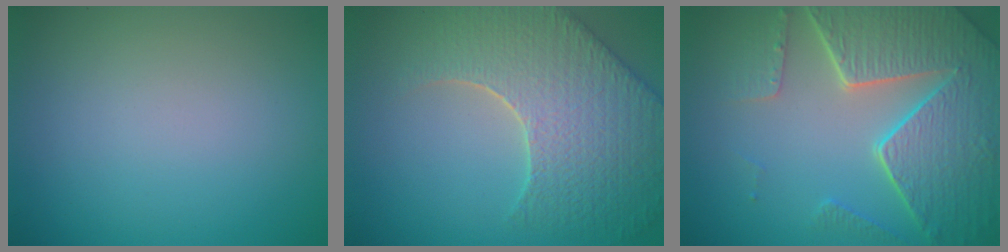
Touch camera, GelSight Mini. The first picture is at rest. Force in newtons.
{"total": 8.6, "press": 6.4, "slide": 5.7}
{"total": 8.4, "press": 6.2, "slide": 5.8}